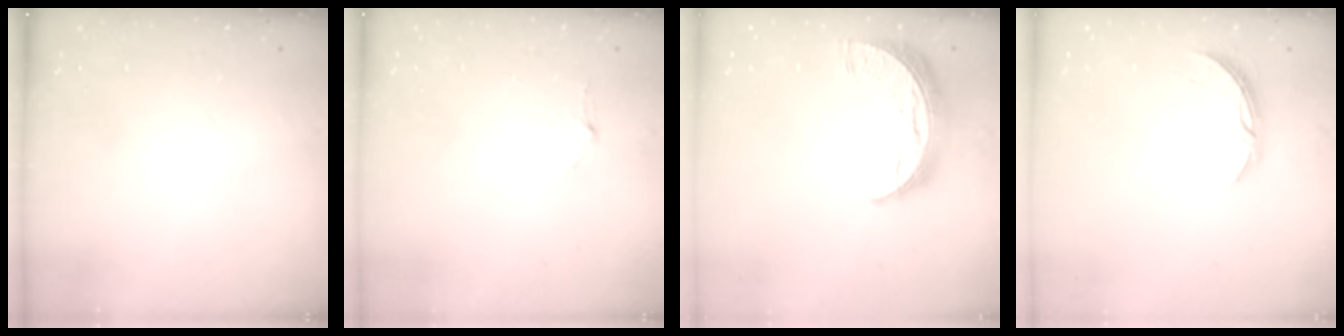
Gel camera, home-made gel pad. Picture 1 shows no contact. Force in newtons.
{"total": 2.9, "press": 2.9, "slide": 0.3}
{"total": 11.3, "press": 11.2, "slide": 0.7}
{"total": 4.3, "press": 4.3, "slide": 0.3}